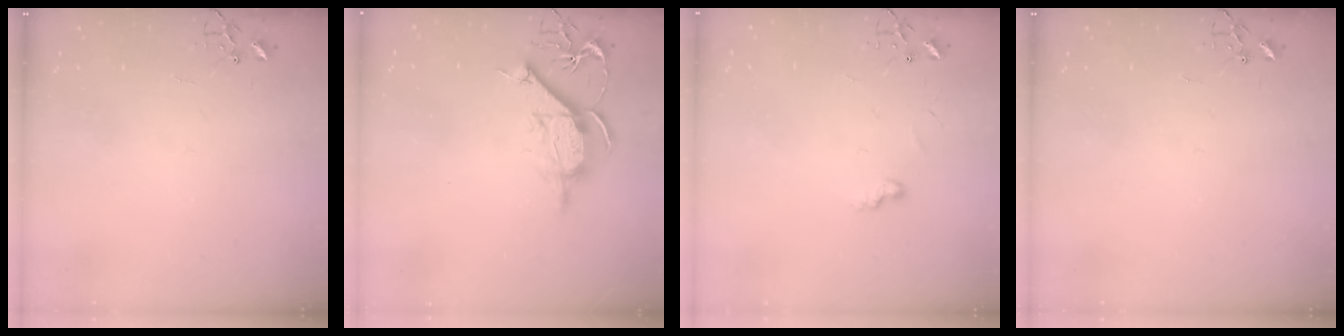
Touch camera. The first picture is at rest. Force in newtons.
{"total": 11.0, "press": 10.9, "slide": 1.0}
{"total": 5.3, "press": 5.2, "slide": 0.7}
{"total": 0.0}